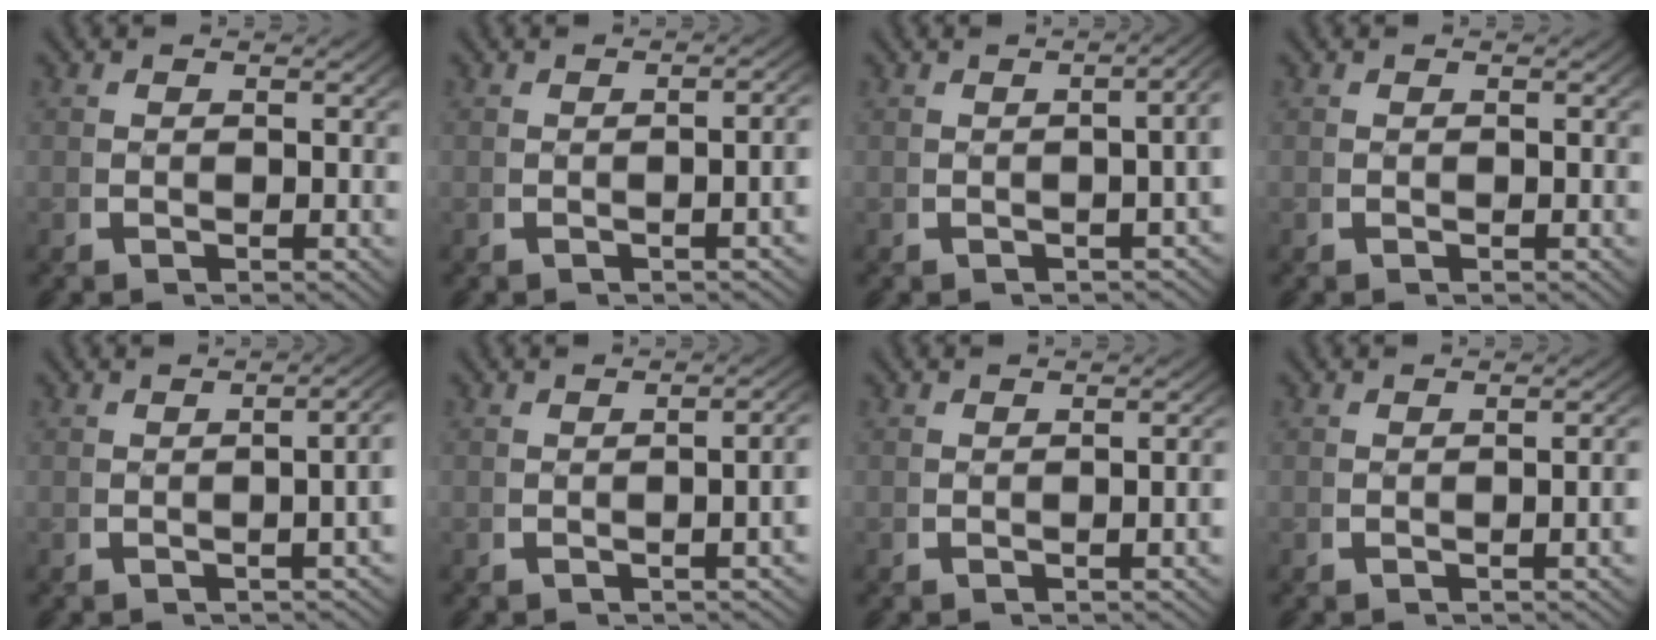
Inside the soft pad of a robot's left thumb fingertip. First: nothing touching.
{"total": 2.4, "force": [-0.5, 0.4, 2.3], "torque": [-0.031, 0.006, -0.007]}
{"total": 4.6, "force": [-0.4, 2.0, 4.1], "torque": [-0.039, 0.020, -0.013]}
{"total": 0.0}
{"total": 3.9, "force": [-0.6, 1.2, 3.7], "torque": [-0.041, 0.012, -0.010]}
{"total": 3.0, "force": [-0.4, 0.6, 2.9], "torque": [-0.037, 0.009, -0.008]}
{"total": 1.3, "force": [-0.4, 0.1, 1.3], "torque": [-0.018, 0.005, -0.005]}
{"total": 1.6, "force": [-0.4, 0.2, 1.6], "torque": [-0.022, 0.005, -0.006]}